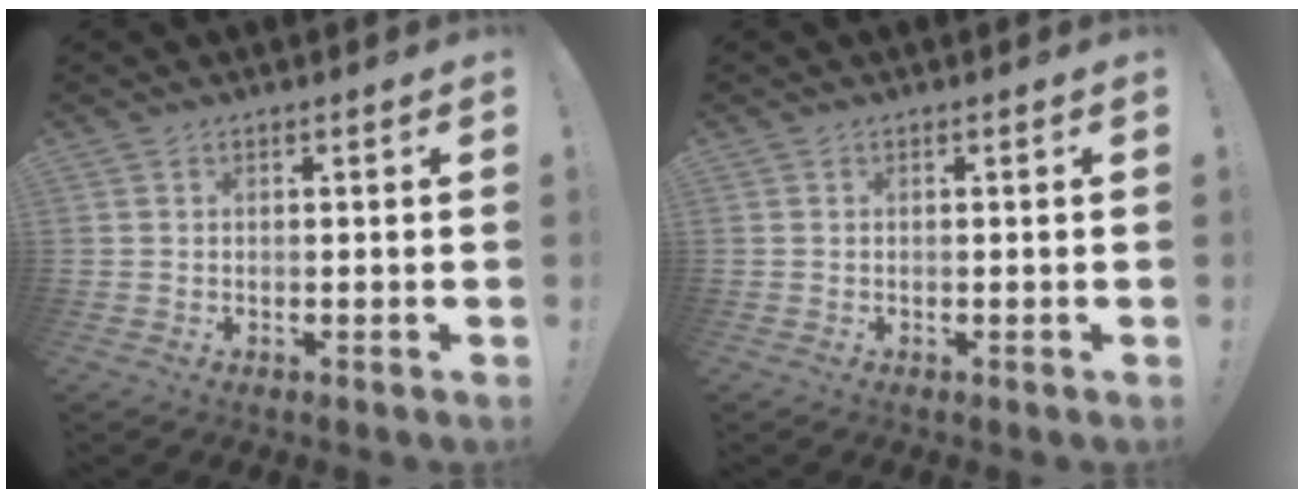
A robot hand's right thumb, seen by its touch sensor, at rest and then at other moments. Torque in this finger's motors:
{"motor_torque": [0.22, 0.01, 0.17, -0.06, 0.01]}